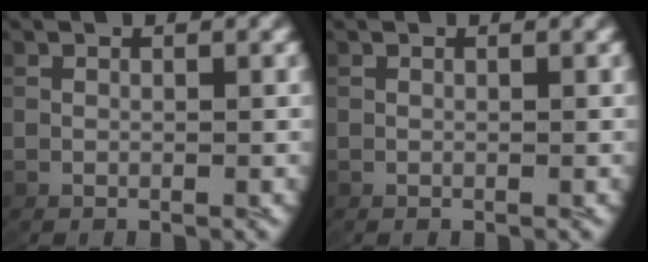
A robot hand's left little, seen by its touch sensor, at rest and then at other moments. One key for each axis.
{"total": 0.0}